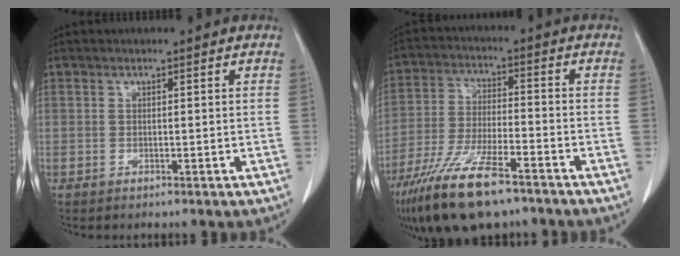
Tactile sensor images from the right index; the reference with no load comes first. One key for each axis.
{"total": 14.4, "fx": -10.0, "fy": 3.3, "fz": 9.8, "tx": -0.202, "ty": -0.031, "tz": -0.185}